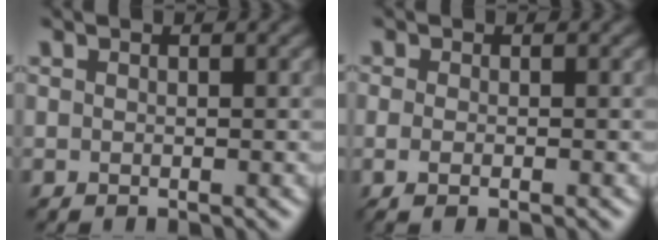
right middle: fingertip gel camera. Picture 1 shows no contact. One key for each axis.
{"total": 1.9, "fx": -0.5, "fy": 0.7, "fz": 1.7, "tx": -0.032, "ty": -0.011, "tz": -0.006}